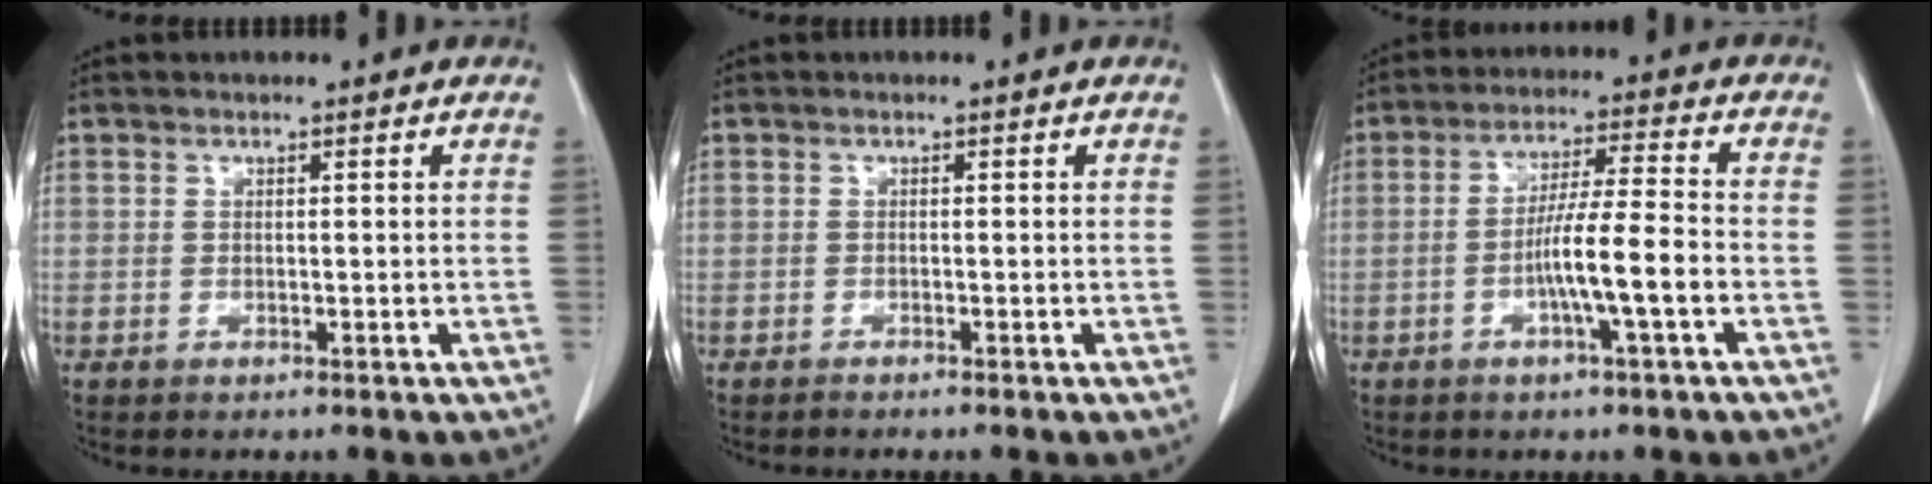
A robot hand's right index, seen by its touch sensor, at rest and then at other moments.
{"total": 1.1, "force": [-1.0, -0.1, 0.5], "torque": [-0.006, 0.000, -0.013]}
{"total": 8.2, "force": [-2.5, -0.3, 7.8], "torque": [-0.141, 0.004, -0.044]}